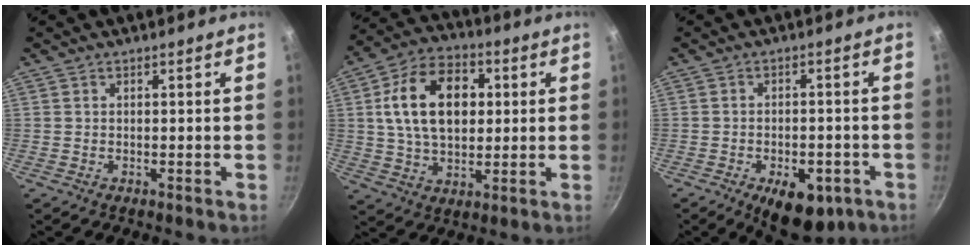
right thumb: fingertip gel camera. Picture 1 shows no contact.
{"total": 16.7, "force": [3.0, 11.2, 12.1], "torque": [-0.181, 0.011, 0.041]}
{"total": 10.9, "force": [-5.1, 5.8, 7.7], "torque": [-0.079, 0.015, -0.059]}